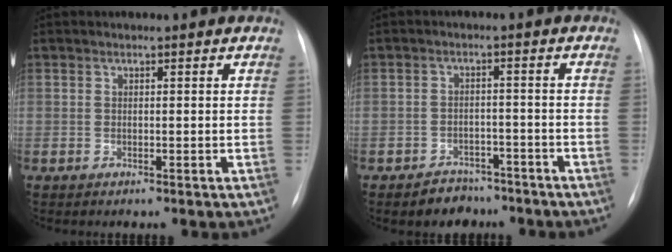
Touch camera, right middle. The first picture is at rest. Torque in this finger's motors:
{"motor_torque": [0.53, -0.65, 0.27, 0.04]}